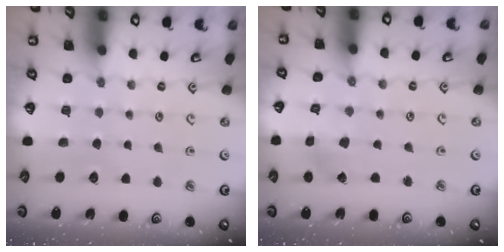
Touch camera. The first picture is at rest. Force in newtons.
{"total": 1.5, "press": 1.5, "slide": 0.0}